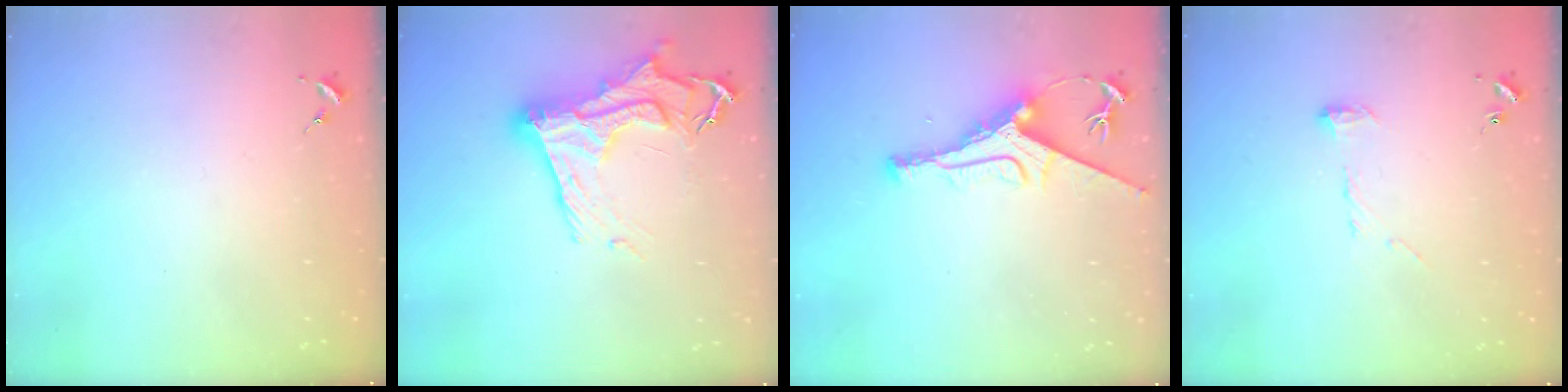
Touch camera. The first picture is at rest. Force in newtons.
{"total": 16.6, "press": 16.5, "slide": 1.4}
{"total": 9.9, "press": 9.9, "slide": 0.2}
{"total": 7.1, "press": 7.1, "slide": 0.2}